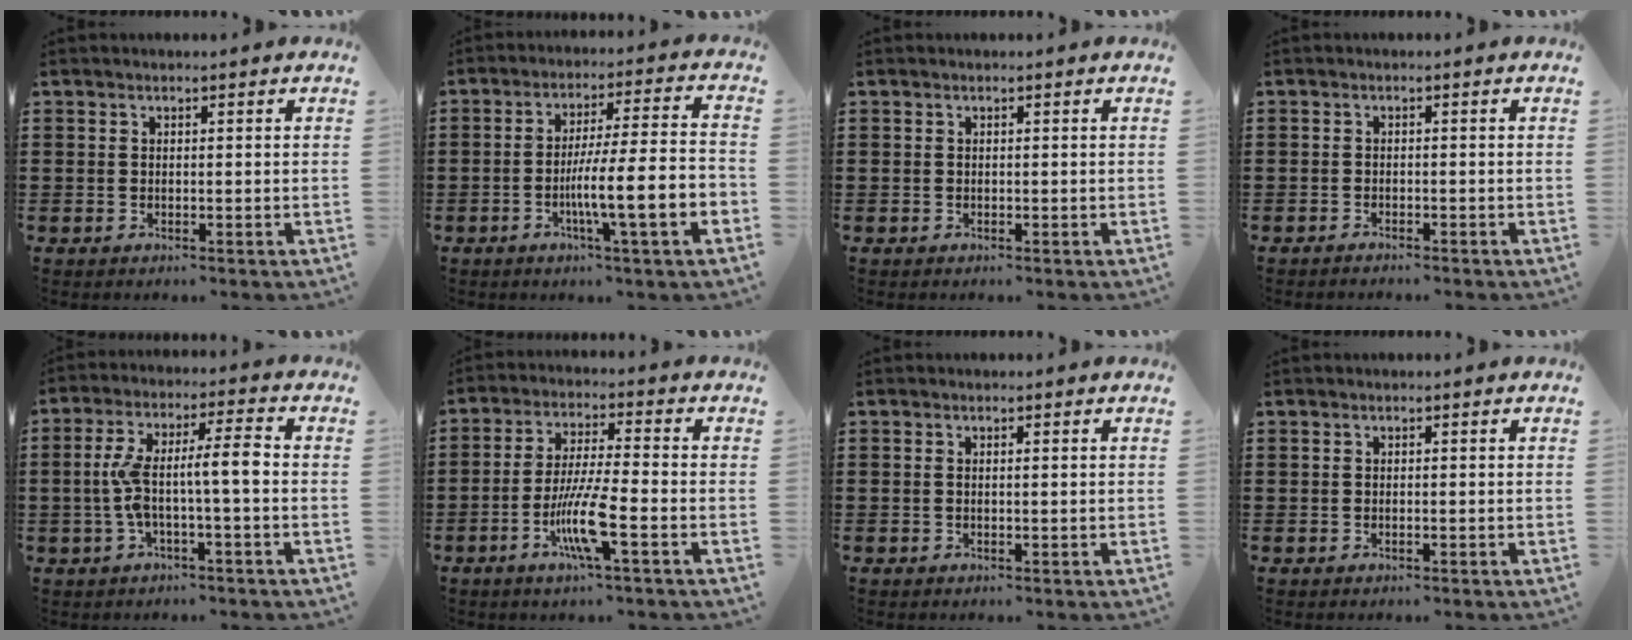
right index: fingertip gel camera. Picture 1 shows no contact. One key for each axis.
{"total": 10.1, "fx": -3.7, "fy": 0.5, "fz": 9.3, "tx": -0.148, "ty": -0.008, "tz": -0.069}
{"total": 0.0}
{"total": 1.0, "fx": -1.0, "fy": 0.0, "fz": 0.1, "tx": -0.004, "ty": 0.000, "tz": -0.020}
{"total": 8.2, "fx": -0.8, "fy": 1.2, "fz": 8.0, "tx": -0.159, "ty": -0.001, "tz": -0.023}
{"total": 9.0, "fx": -3.6, "fy": 0.9, "fz": 8.2, "tx": -0.174, "ty": -0.017, "tz": -0.072}
{"total": 0.5, "fx": 0.0, "fy": 0.0, "fz": 0.5, "tx": -0.011, "ty": -0.002, "tz": 0.001}
{"total": 0.0}